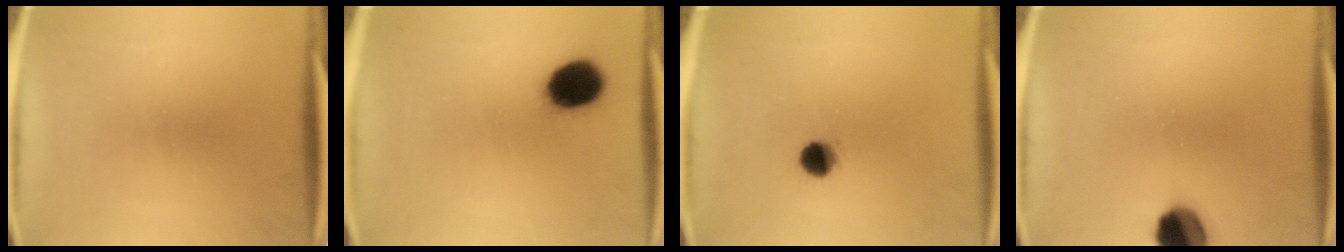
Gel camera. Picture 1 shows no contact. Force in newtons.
{"total": 11.1}
{"total": 4.8}
{"total": 9.2}